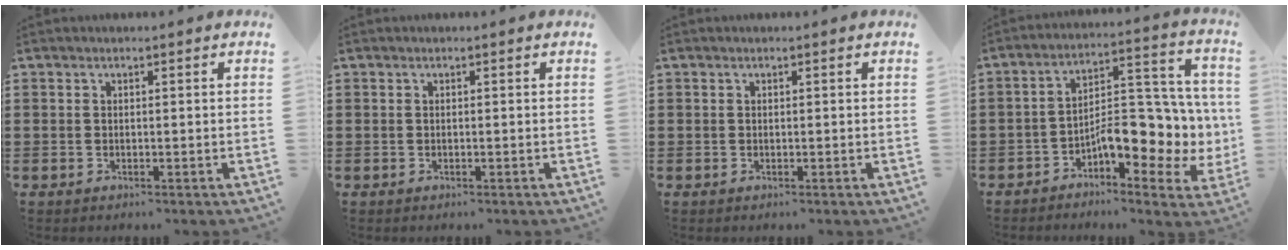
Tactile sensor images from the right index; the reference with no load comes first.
{"total": 0.0}
{"total": 0.0}
{"total": 9.4, "force": [-2.4, 5.1, 7.6], "torque": [-0.108, -0.010, -0.041]}